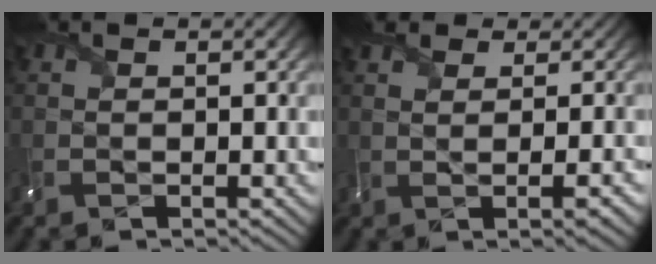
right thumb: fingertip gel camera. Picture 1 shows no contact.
{"total": 4.8, "force": [2.6, 1.6, 3.7], "torque": [-0.048, 0.021, 0.018]}